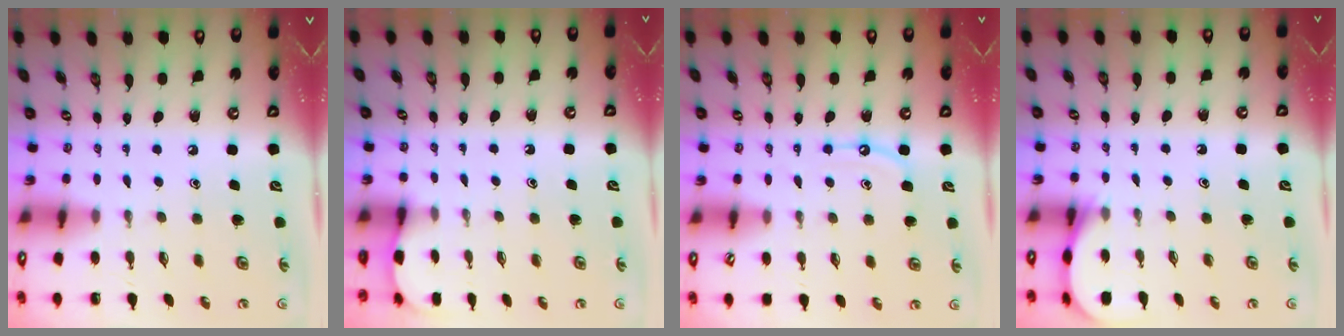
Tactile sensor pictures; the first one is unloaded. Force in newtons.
{"total": 1.3, "press": 1.3, "slide": 0.1}
{"total": 7.2, "press": 7.1, "slide": 0.8}
{"total": 3.9, "press": 3.9, "slide": 0.5}